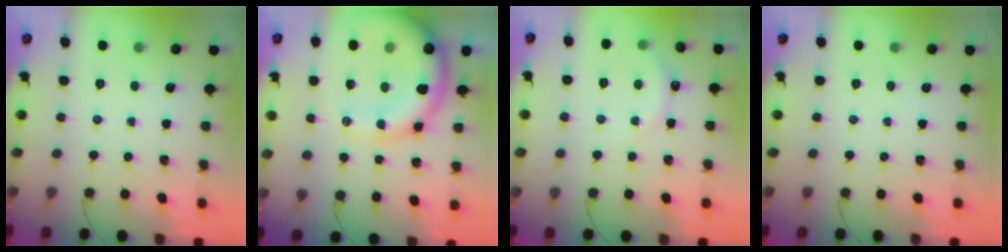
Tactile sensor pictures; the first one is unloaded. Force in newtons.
{"total": 16.3, "press": 16.0, "slide": 3.1}
{"total": 6.2, "press": 6.1, "slide": 1.2}
{"total": 0.0}